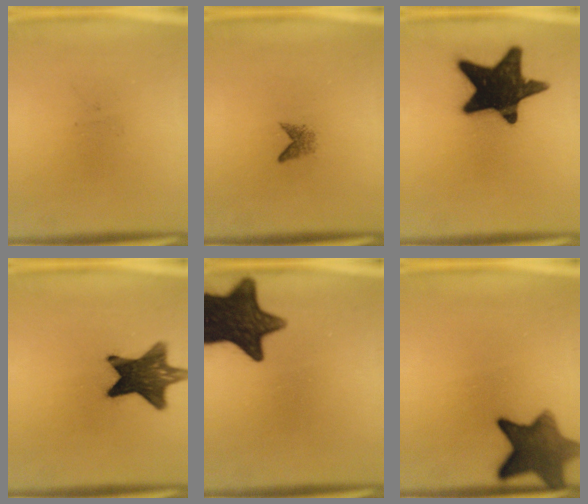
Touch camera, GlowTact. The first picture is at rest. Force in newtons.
{"total": 1.3}
{"total": 19.4}
{"total": 13.0}
{"total": 15.4}
{"total": 9.5}